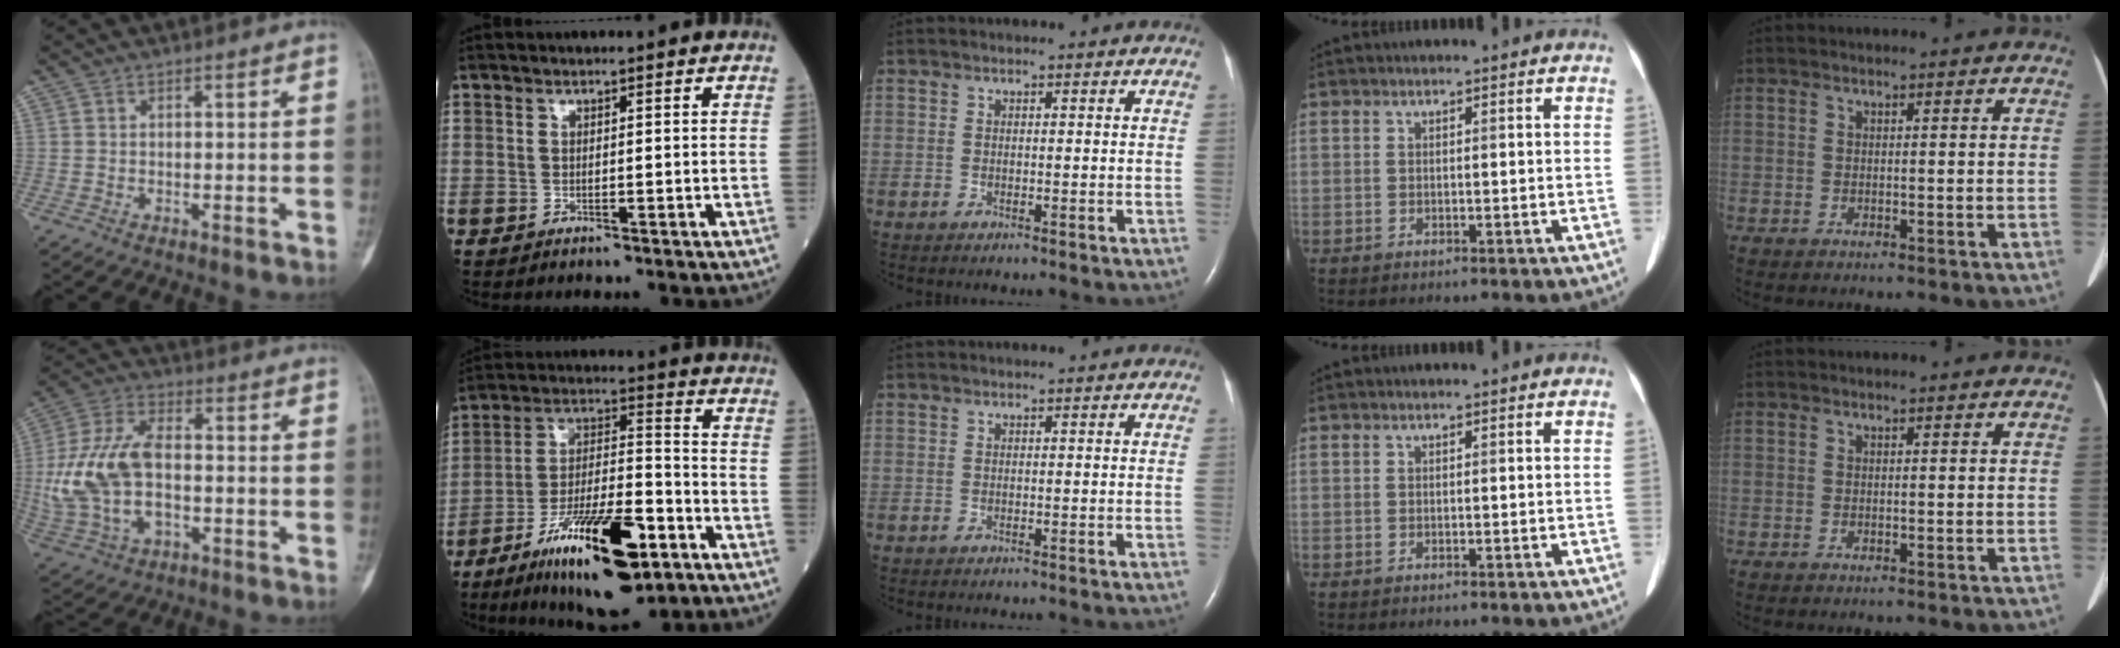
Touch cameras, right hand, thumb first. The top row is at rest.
{"thumb": {"total": 16.6, "force": [-1.3, 9.8, 13.4], "torque": [-0.286, 0.020, -0.020]}, "index": {"total": 19.6, "force": [-10.5, 4.7, 15.8], "torque": [-0.270, -0.021, -0.170]}}